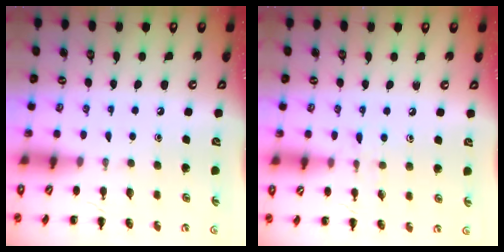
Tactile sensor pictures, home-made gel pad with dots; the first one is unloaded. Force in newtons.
{"total": 6.2, "press": 5.9, "slide": 2.1}